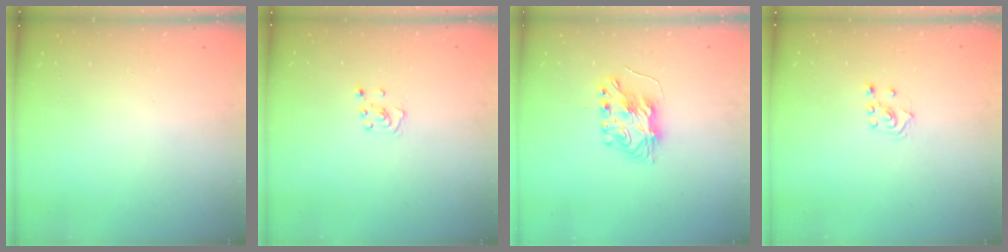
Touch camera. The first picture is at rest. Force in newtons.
{"total": 2.8, "press": 2.8, "slide": 0.3}
{"total": 7.5, "press": 7.5, "slide": 0.6}
{"total": 2.8, "press": 2.7, "slide": 0.5}